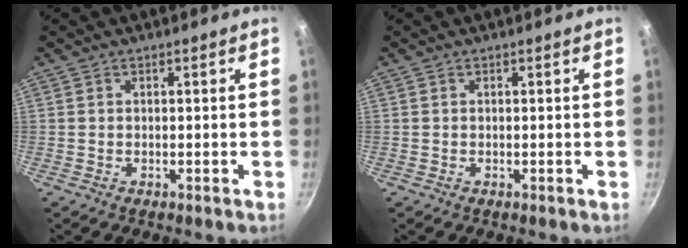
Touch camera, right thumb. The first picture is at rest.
{"total": 0.0}